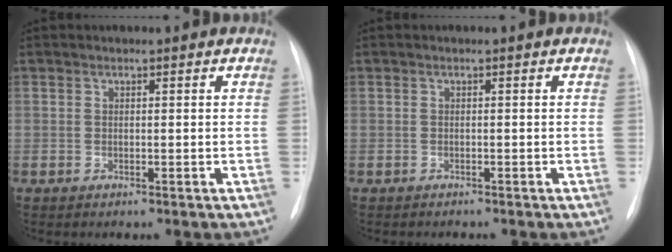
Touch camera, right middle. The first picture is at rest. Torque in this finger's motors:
{"motor_torque": [0.04, -0.19, -0.02, -0.01]}